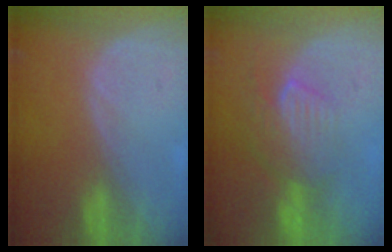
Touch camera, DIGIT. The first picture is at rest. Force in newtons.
{"total": 8.1, "press": 7.1, "slide": 3.7}